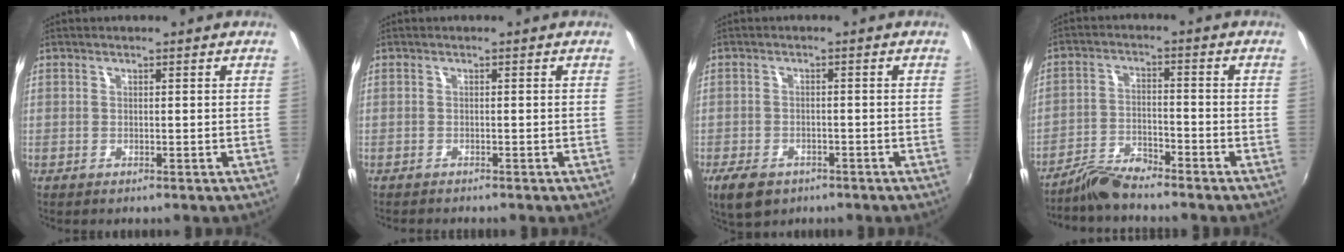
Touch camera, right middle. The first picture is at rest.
{"total": 1.2, "force": [-1.2, 0.2, 0.2], "torque": [-0.007, -0.008, -0.021]}
{"total": 6.5, "force": [-4.1, 3.8, 3.3], "torque": [-0.084, -0.016, -0.070]}
{"total": 6.4, "force": [-5.9, 0.8, 2.3], "torque": [-0.052, 0.001, -0.113]}